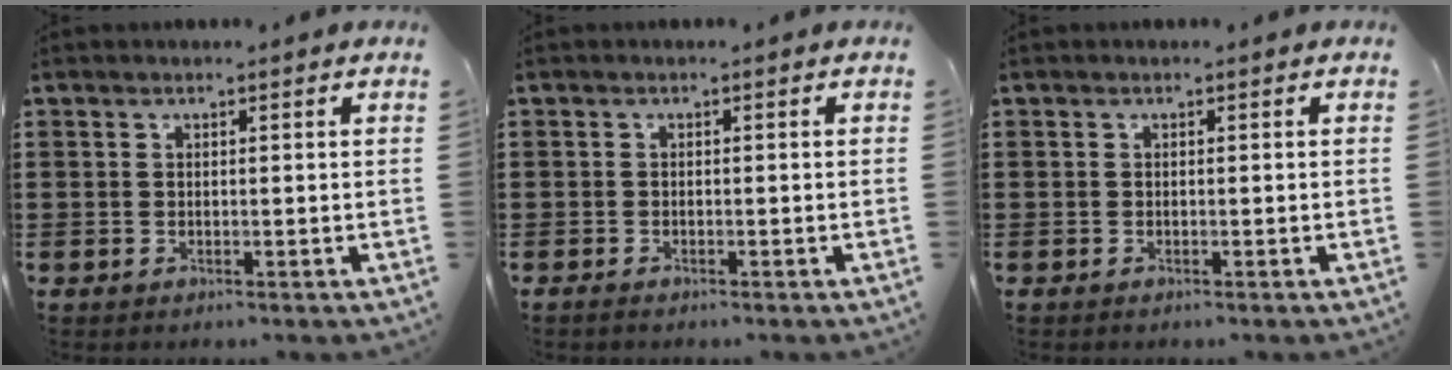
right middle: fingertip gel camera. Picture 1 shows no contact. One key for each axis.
{"total": 0.5, "fx": -0.4, "fy": 0.0, "fz": 0.3, "tx": -0.008, "ty": -0.007, "tz": -0.006}
{"total": 0.0}